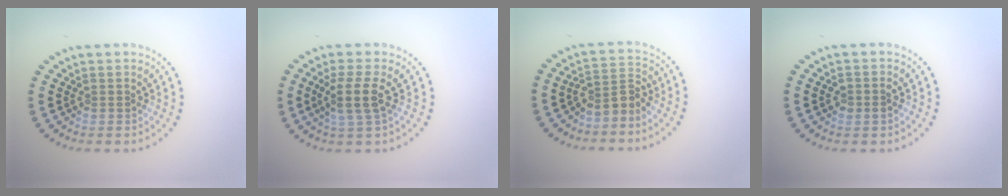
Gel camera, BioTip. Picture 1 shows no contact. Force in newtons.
{"total": 3.1, "press": 2.5, "slide": 1.7}
{"total": 2.8, "press": 2.0, "slide": 2.0}
{"total": 1.4, "press": 1.4, "slide": 0.2}